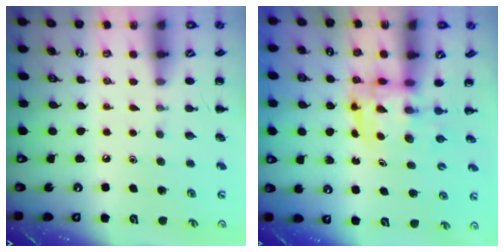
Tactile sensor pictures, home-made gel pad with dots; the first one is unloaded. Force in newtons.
{"total": 3.3, "press": 3.3, "slide": 0.3}